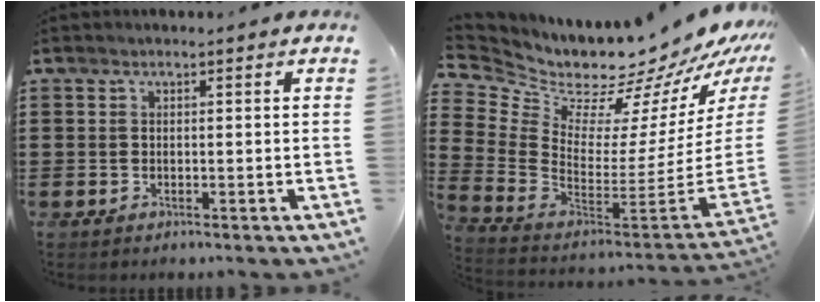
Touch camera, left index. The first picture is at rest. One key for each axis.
{"total": 7.3, "fx": 7.0, "fy": 1.8, "fz": 1.0, "tx": -0.045, "ty": -0.092, "tz": 0.105}